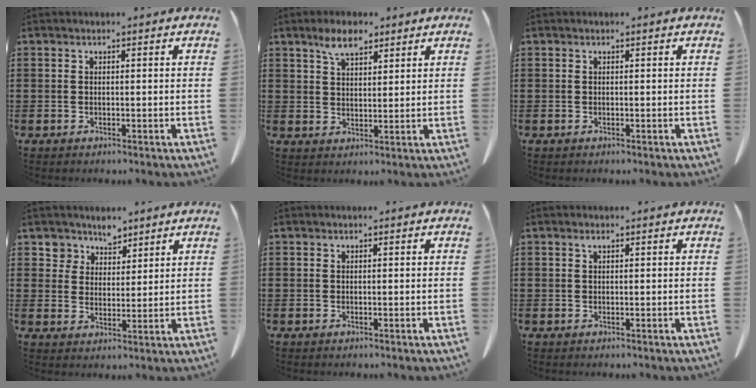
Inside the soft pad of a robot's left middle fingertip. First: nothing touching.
{"total": 5.1, "force": [3.4, 2.1, 3.1], "torque": [-0.061, 0.002, 0.060]}
{"total": 0.0}
{"total": 4.4, "force": [3.5, 2.7, -0.1], "torque": [-0.022, -0.002, 0.066]}
{"total": 0.0}
{"total": 0.7, "force": [0.4, 0.2, 0.5], "torque": [-0.012, 0.001, 0.007]}